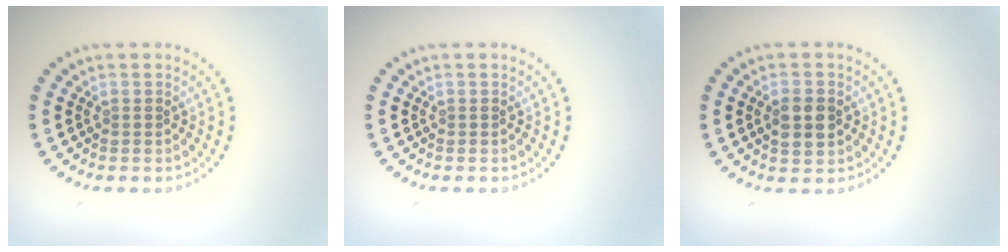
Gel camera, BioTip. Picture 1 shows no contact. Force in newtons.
{"total": 0.0}
{"total": 2.5, "press": 2.5, "slide": 0.1}